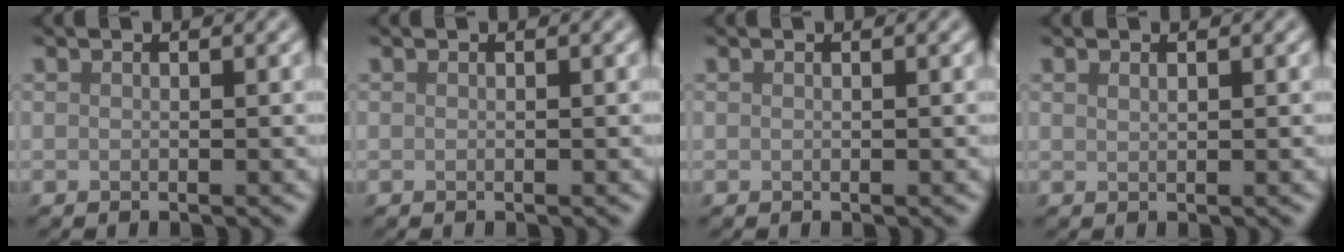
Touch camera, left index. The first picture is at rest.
{"total": 0.0}
{"total": 0.0}
{"total": 0.5, "force": [0.4, 0.2, 0.3], "torque": [-0.005, -0.001, 0.009]}